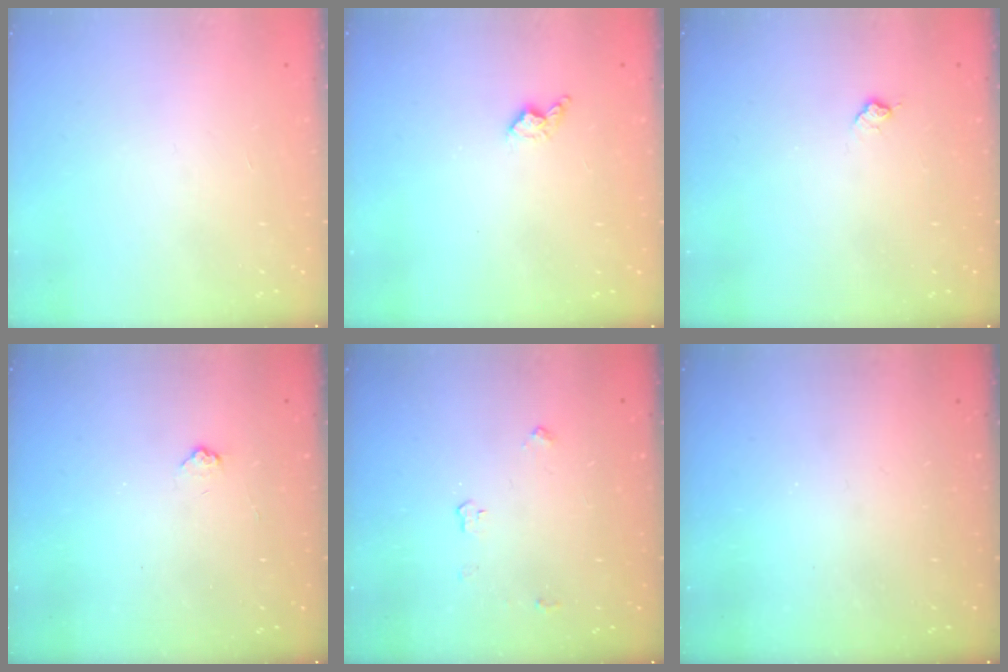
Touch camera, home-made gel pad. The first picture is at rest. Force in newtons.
{"total": 4.0, "press": 3.9, "slide": 0.8}
{"total": 5.7, "press": 5.7, "slide": 0.7}
{"total": 4.5, "press": 4.5, "slide": 0.6}
{"total": 3.0, "press": 2.9, "slide": 0.5}
{"total": 0.0}